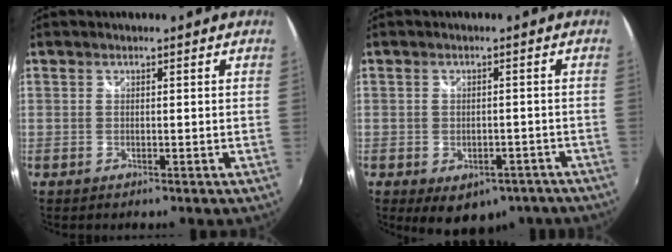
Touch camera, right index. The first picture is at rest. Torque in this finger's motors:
{"motor_torque": [1.19, -0.95, 0.42, 0.08]}